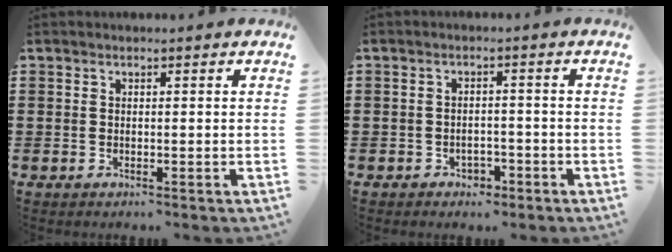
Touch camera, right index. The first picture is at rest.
{"total": 1.9, "force": [-1.6, 0.9, 0.2], "torque": [-0.012, -0.002, -0.035]}